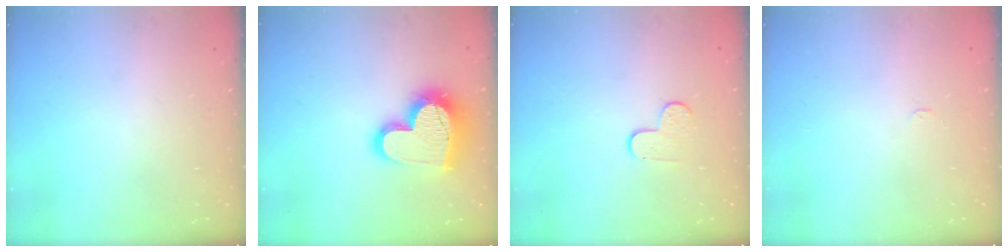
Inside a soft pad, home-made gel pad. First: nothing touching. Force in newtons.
{"total": 18.5, "press": 18.4, "slide": 1.6}
{"total": 4.6, "press": 4.5, "slide": 0.5}
{"total": 2.4, "press": 2.4, "slide": 0.3}